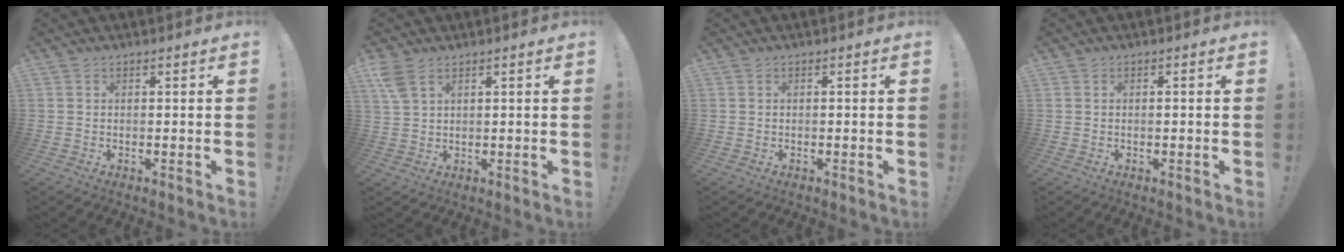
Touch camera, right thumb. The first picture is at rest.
{"total": 5.5, "force": [3.4, 2.9, 3.3], "torque": [-0.065, -0.010, 0.064]}
{"total": 0.0}
{"total": 0.7, "force": [-0.5, -0.1, 0.5], "torque": [-0.013, 0.002, -0.008]}